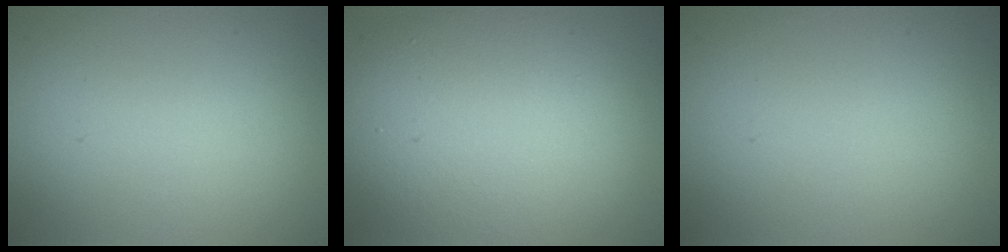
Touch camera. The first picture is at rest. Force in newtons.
{"total": 9.9, "press": 9.9, "slide": 1.0}
{"total": 0.0}